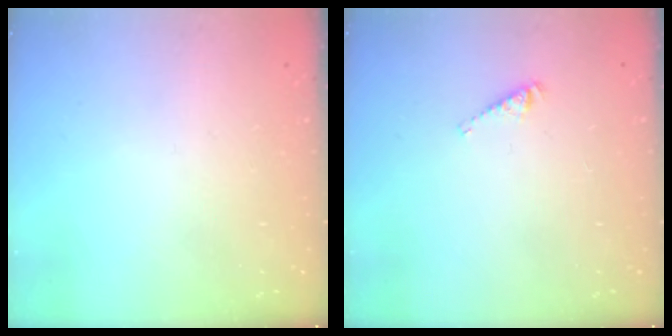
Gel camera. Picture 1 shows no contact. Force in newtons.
{"total": 3.6, "press": 3.5, "slide": 0.4}